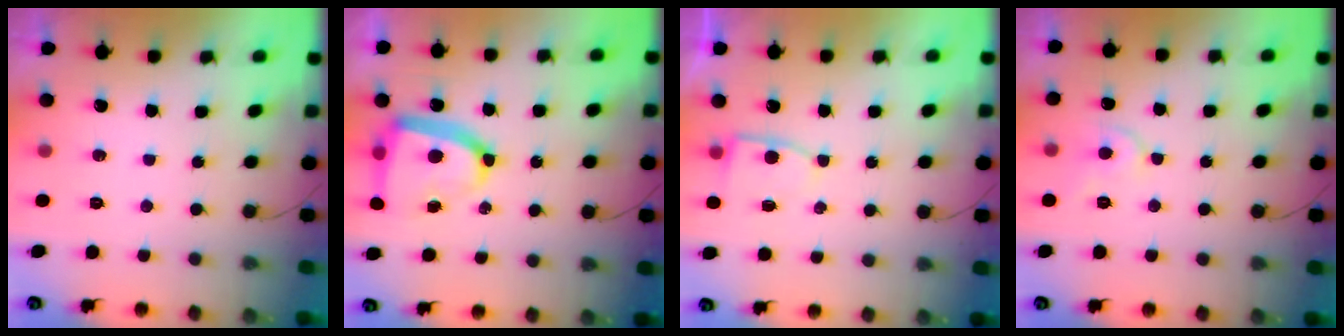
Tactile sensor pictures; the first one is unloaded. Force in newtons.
{"total": 16.8, "press": 16.7, "slide": 1.4}
{"total": 5.0, "press": 5.0, "slide": 0.4}
{"total": 6.6, "press": 6.6, "slide": 0.9}